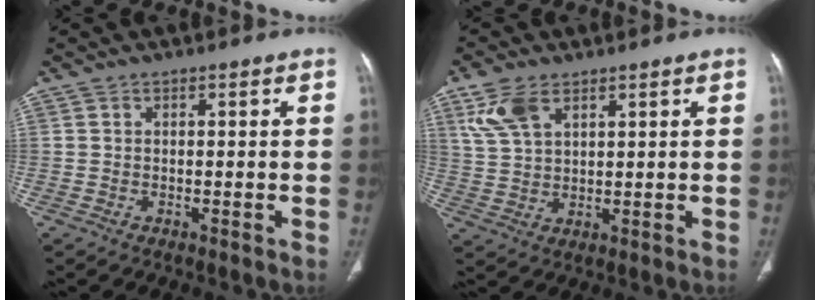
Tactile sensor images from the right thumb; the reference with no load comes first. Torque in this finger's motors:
{"motor_torque": [-0.04, 0.65, 0.67, 0.53, 0.04]}